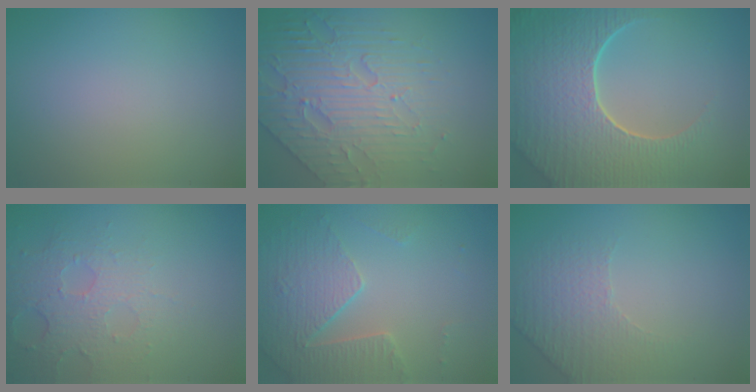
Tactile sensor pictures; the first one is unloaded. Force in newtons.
{"total": 6.3, "press": 5.1, "slide": 3.7}
{"total": 9.3, "press": 6.7, "slide": 6.5}
{"total": 3.9, "press": 3.0, "slide": 2.5}
{"total": 3.7, "press": 3.6, "slide": 0.8}
{"total": 1.9, "press": 1.6, "slide": 1.0}